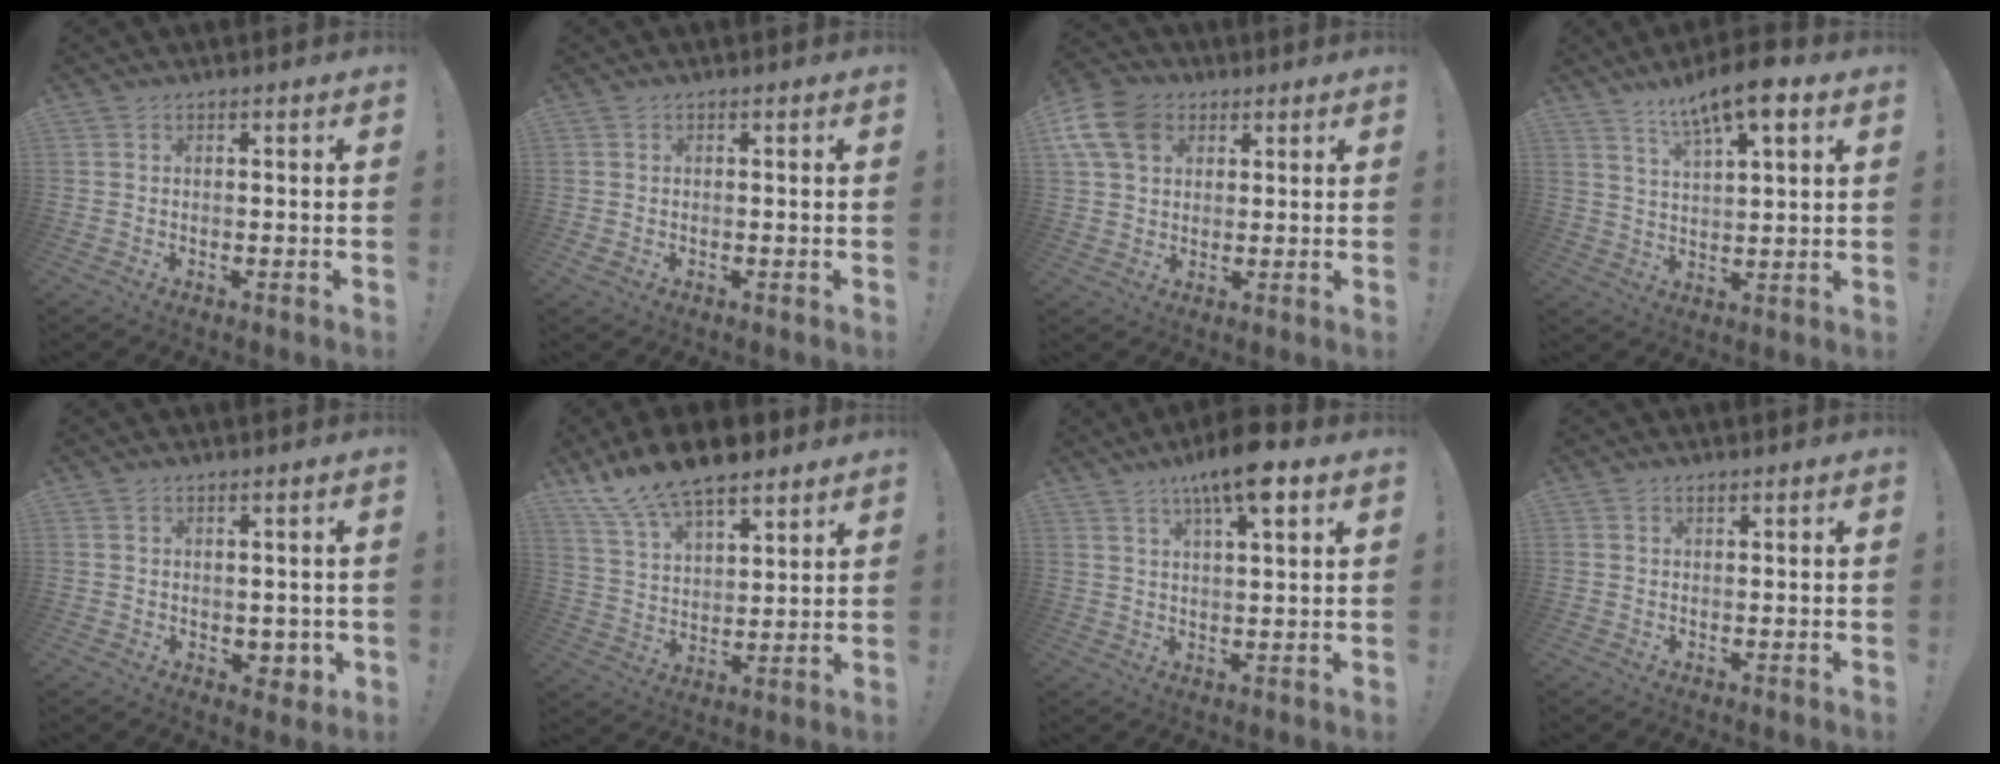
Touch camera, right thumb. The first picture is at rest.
{"total": 1.0, "force": [0.0, 0.8, 0.6], "torque": [-0.013, 0.005, 0.000]}
{"total": 12.2, "force": [4.8, 8.9, 6.8], "torque": [-0.135, -0.017, 0.095]}
{"total": 10.7, "force": [7.1, 2.4, 7.7], "torque": [-0.122, -0.038, 0.117]}
{"total": 4.1, "force": [0.5, 3.4, 2.2], "torque": [-0.010, -0.005, 0.010]}
{"total": 13.8, "force": [11.0, 5.3, 6.4], "torque": [-0.128, -0.076, 0.205]}
{"total": 10.1, "force": [5.8, 2.4, 7.9], "torque": [-0.122, -0.025, 0.094]}
{"total": 0.6, "force": [0.5, 0.2, 0.3], "torque": [-0.001, -0.002, 0.009]}